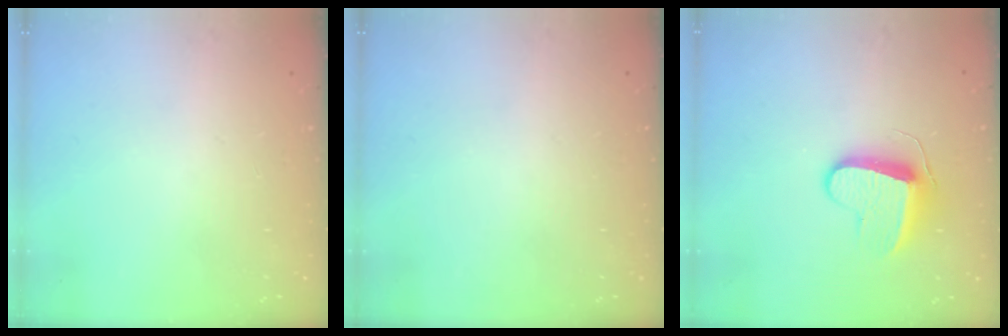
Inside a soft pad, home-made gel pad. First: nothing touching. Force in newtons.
{"total": 0.0}
{"total": 9.3, "press": 9.3, "slide": 0.5}